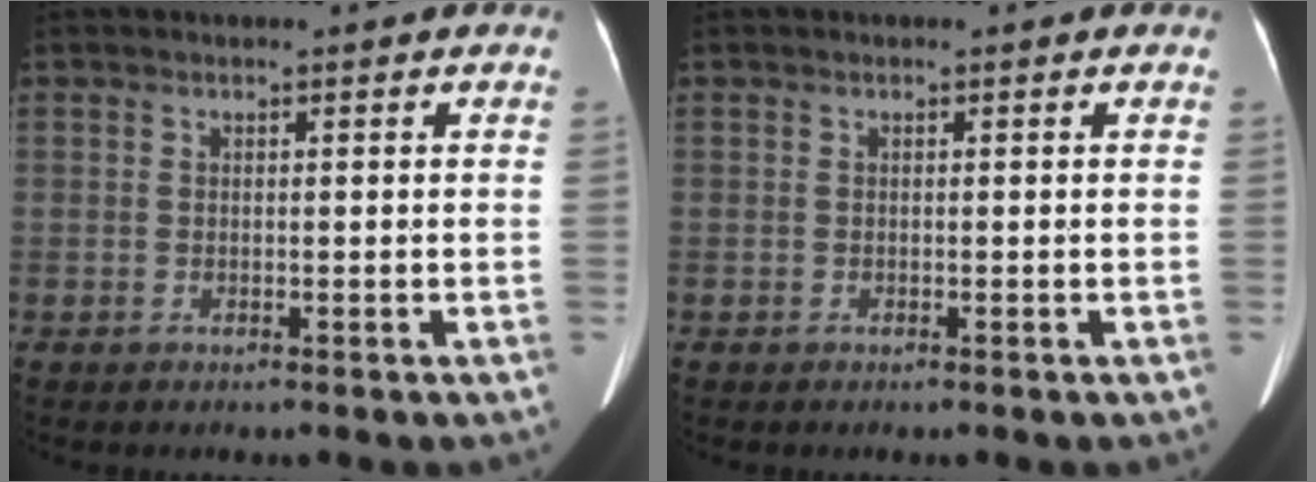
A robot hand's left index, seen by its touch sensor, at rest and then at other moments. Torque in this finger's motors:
{"motor_torque": [0.03, 0.06, 0.00, 0.01]}